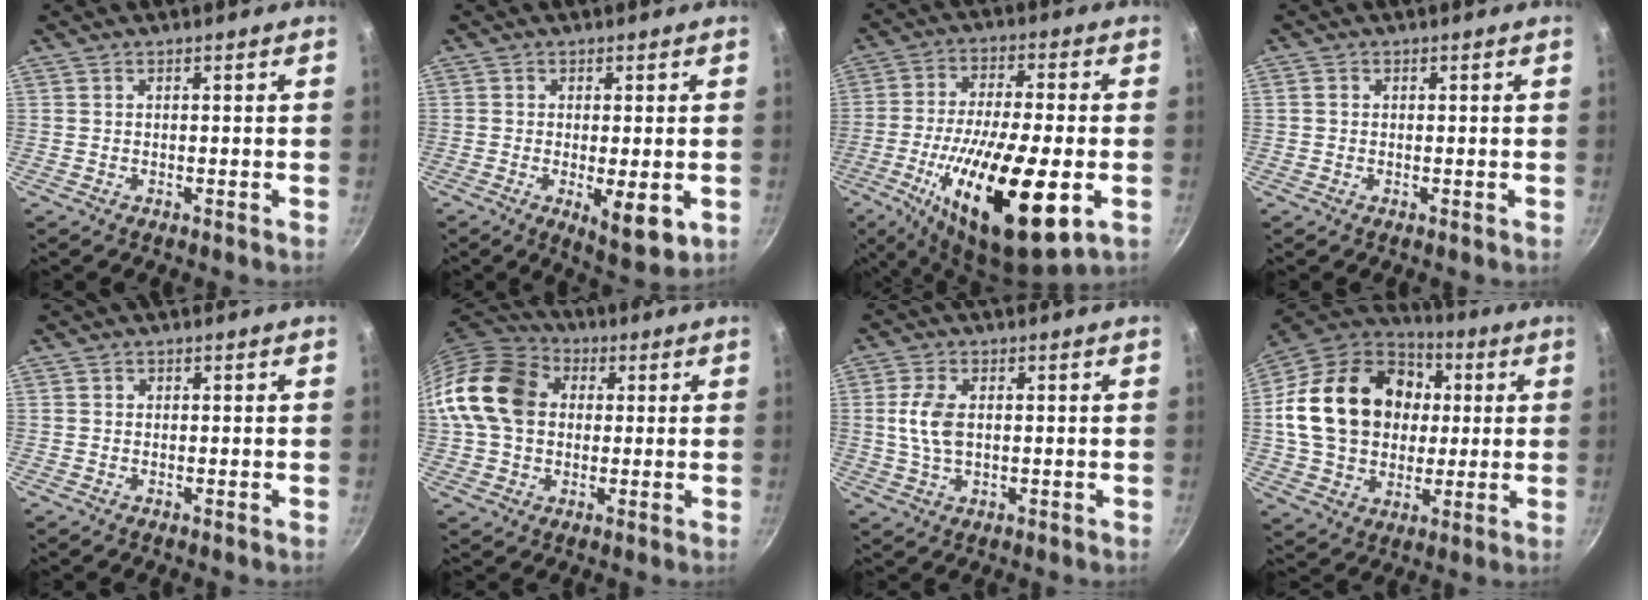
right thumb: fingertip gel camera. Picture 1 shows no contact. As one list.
[{"total": 7.4, "force": [-1.4, 2.6, 6.7], "torque": [-0.093, -0.012, -0.012]}, {"total": 22.5, "force": [-6.9, 7.0, 20.2], "torque": [-0.353, 0.007, -0.119]}, {"total": 0.9, "force": [0.1, 0.9, 0.2], "torque": [-0.002, 0.005, 0.000]}, {"total": 0.7, "force": [0.2, 0.6, -0.1], "torque": [0.007, 0.004, 0.002]}, {"total": 15.4, "force": [2.3, 12.2, 9.2], "torque": [-0.153, 0.028, 0.026]}, {"total": 6.4, "force": [0.6, 3.8, 5.1], "torque": [-0.104, 0.004, 0.012]}, {"total": 25.0, "force": [3.2, 19.5, 15.4], "torque": [-0.247, 0.027, 0.057]}]